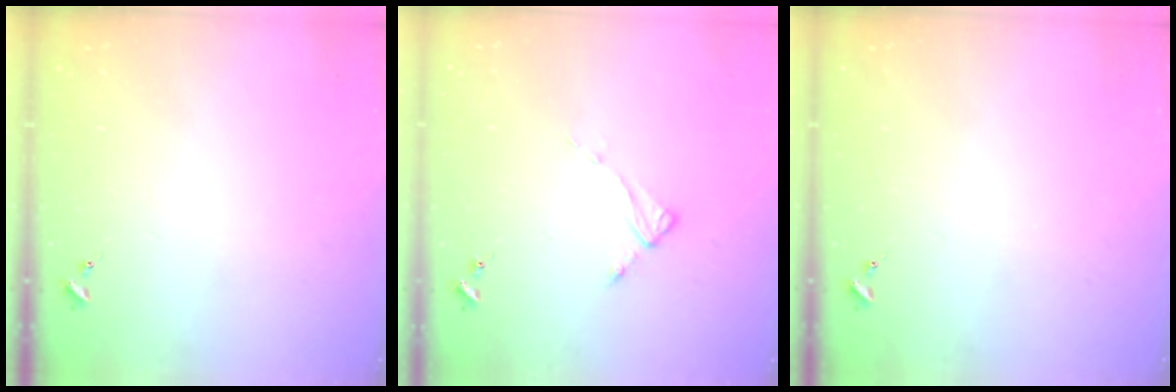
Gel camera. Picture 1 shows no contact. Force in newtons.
{"total": 2.6, "press": 2.6, "slide": 0.4}
{"total": 0.0}